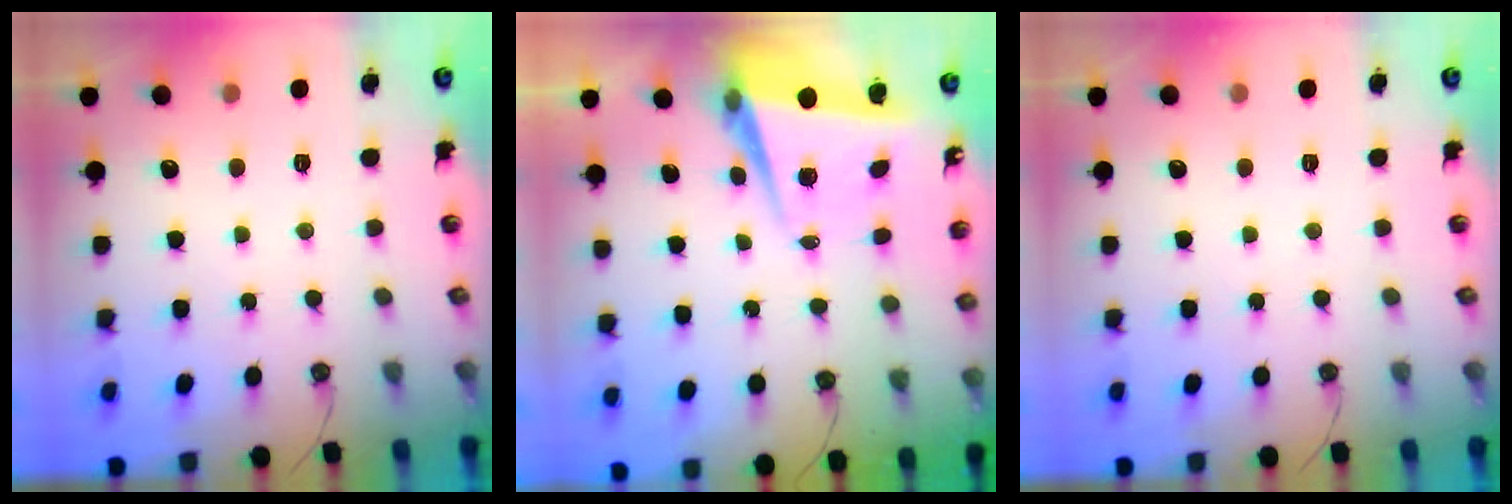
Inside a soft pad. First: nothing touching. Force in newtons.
{"total": 6.9, "press": 6.7, "slide": 1.6}
{"total": 0.0}